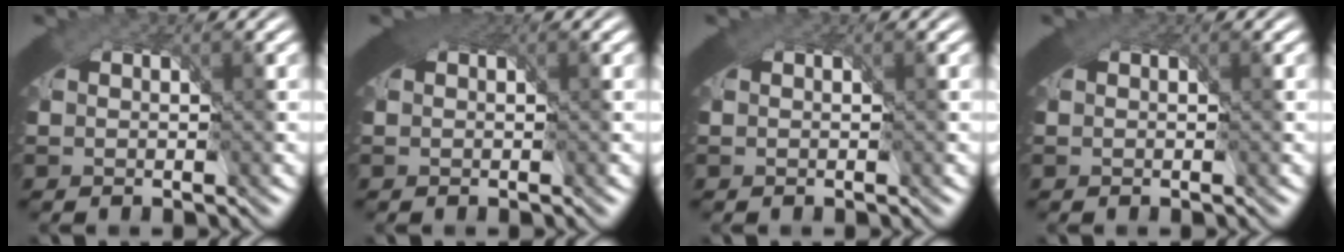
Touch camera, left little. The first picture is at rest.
{"total": 2.4, "force": [1.1, 1.2, 1.8], "torque": [-0.031, -0.007, 0.019]}
{"total": 0.0}
{"total": 0.6, "force": [0.2, 0.5, 0.3], "torque": [-0.004, -0.001, 0.003]}